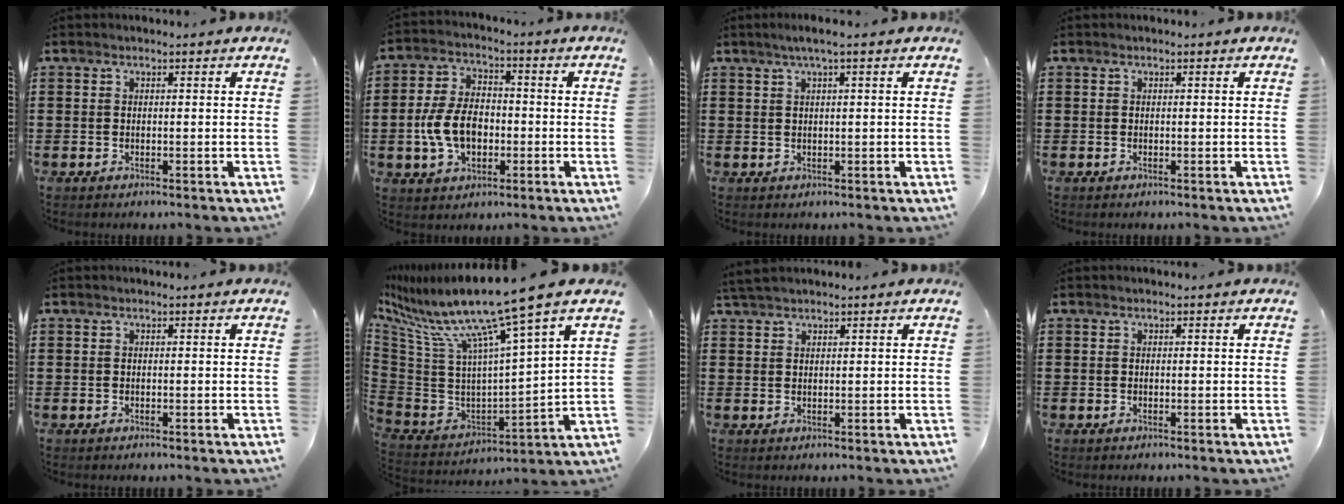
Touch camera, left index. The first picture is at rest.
{"total": 8.4, "force": [-1.8, 5.3, 6.3], "torque": [-0.147, 0.005, -0.038]}
{"total": 1.9, "force": [0.7, -0.1, 1.8], "torque": [-0.034, -0.002, 0.012]}
{"total": 0.0}
{"total": 0.0}
{"total": 13.3, "force": [9.5, -0.2, 9.3], "torque": [-0.208, -0.068, 0.148]}
{"total": 1.7, "force": [1.5, 0.2, 0.8], "torque": [-0.018, 0.000, 0.029]}
{"total": 0.0}